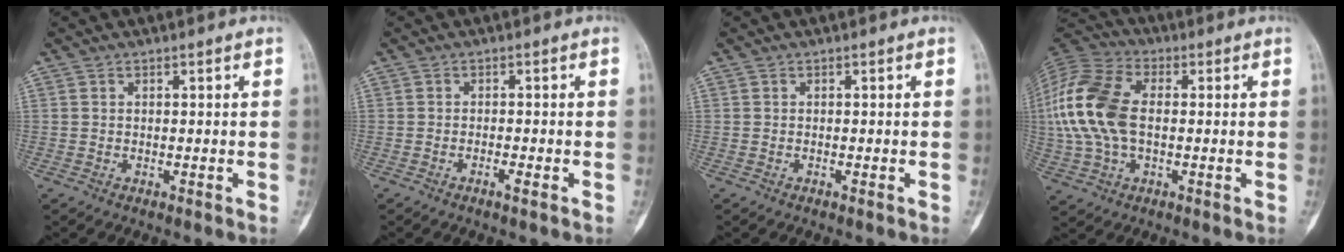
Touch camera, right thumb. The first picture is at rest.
{"total": 1.5, "force": [-0.8, 0.1, 1.2], "torque": [-0.023, 0.002, -0.018]}
{"total": 0.0}
{"total": 16.9, "force": [0.5, 10.1, 13.6], "torque": [-0.303, 0.020, 0.006]}